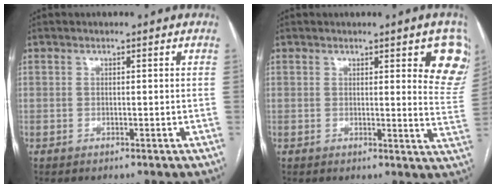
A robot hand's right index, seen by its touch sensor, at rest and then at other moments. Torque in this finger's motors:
{"motor_torque": [0.15, 0.18, 0.21, 0.01]}